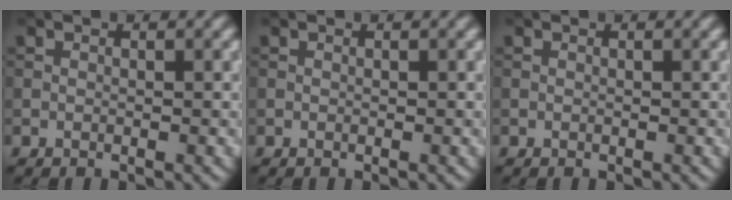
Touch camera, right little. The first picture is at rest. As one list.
[{"total": 0.0}, {"total": 0.0}]